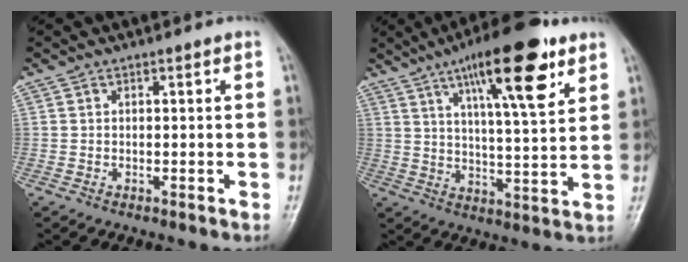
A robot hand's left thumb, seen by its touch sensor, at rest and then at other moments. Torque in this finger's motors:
{"motor_torque": [0.34, 0.52, 1.87, -0.90, 0.42]}